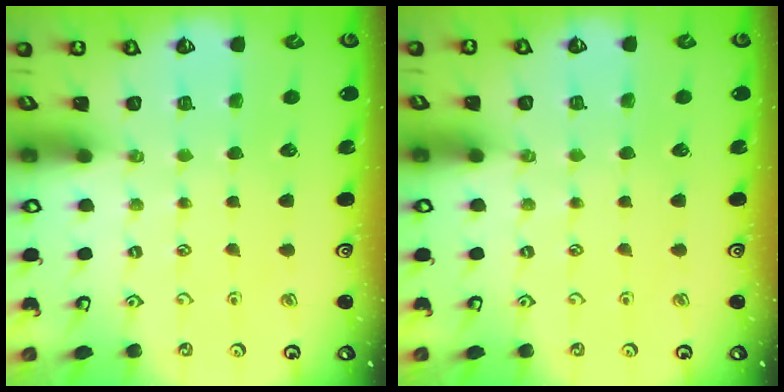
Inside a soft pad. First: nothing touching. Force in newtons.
{"total": 0.0}